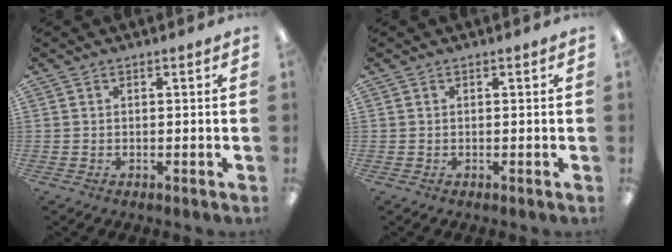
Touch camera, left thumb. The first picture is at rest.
{"total": 0.0}